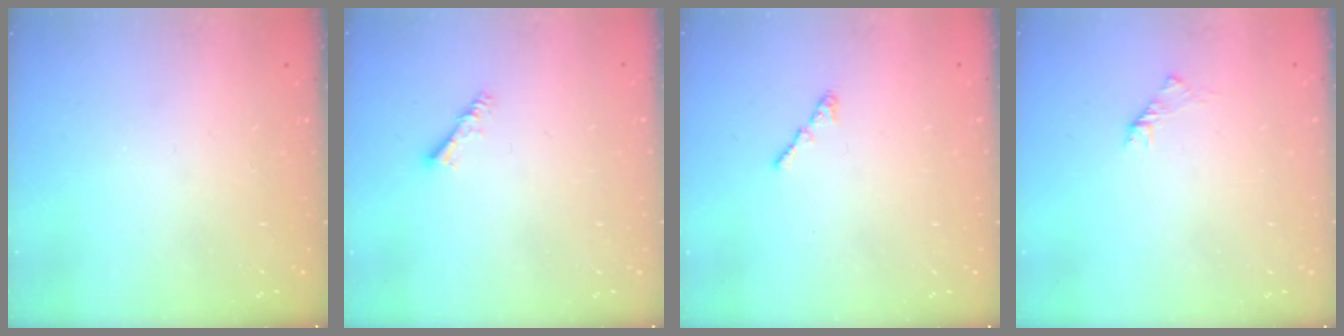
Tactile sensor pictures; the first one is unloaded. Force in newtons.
{"total": 3.2, "press": 3.2, "slide": 0.6}
{"total": 1.2, "press": 1.1, "slide": 0.5}
{"total": 2.0, "press": 1.9, "slide": 0.6}